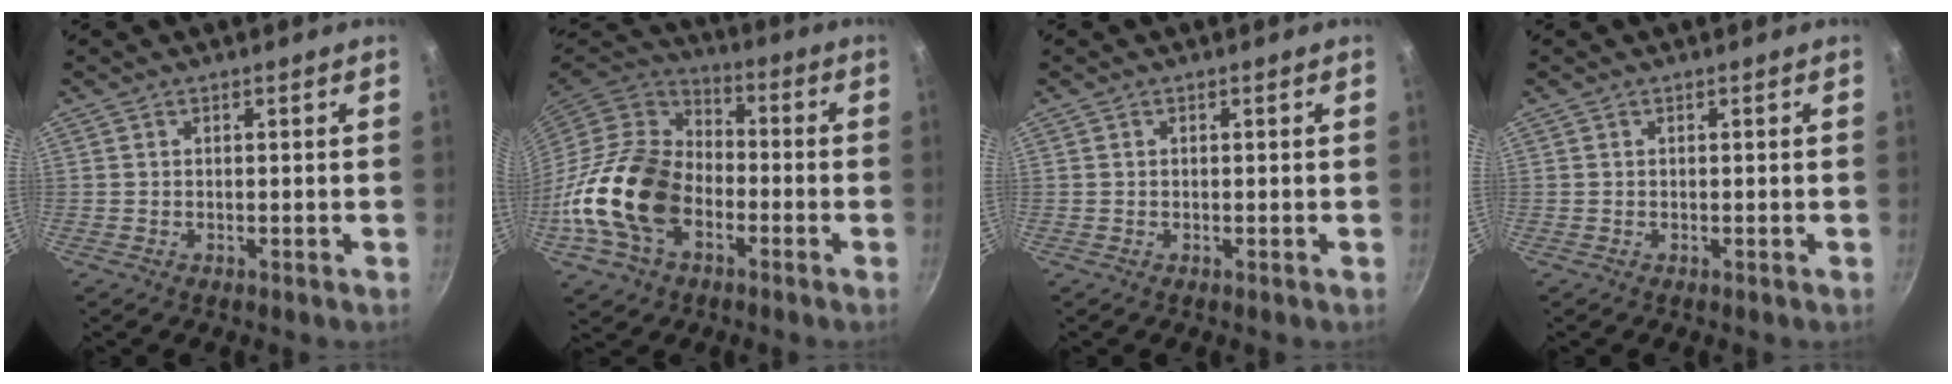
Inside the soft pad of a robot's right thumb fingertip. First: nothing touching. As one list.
[{"total": 20.7, "force": [-6.2, 14.3, 13.6], "torque": [-0.246, 0.044, -0.130]}, {"total": 0.0}, {"total": 0.0}]